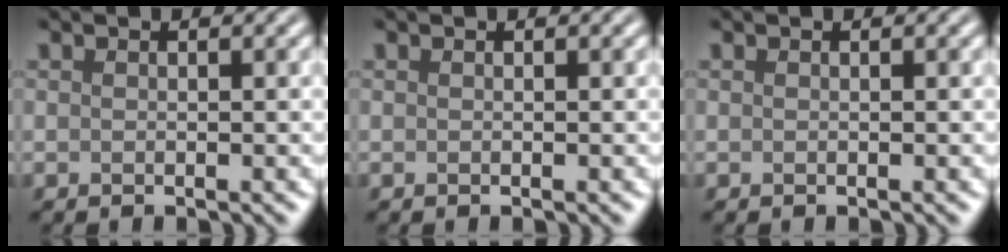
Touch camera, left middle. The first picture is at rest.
{"total": 0.0}
{"total": 0.0}